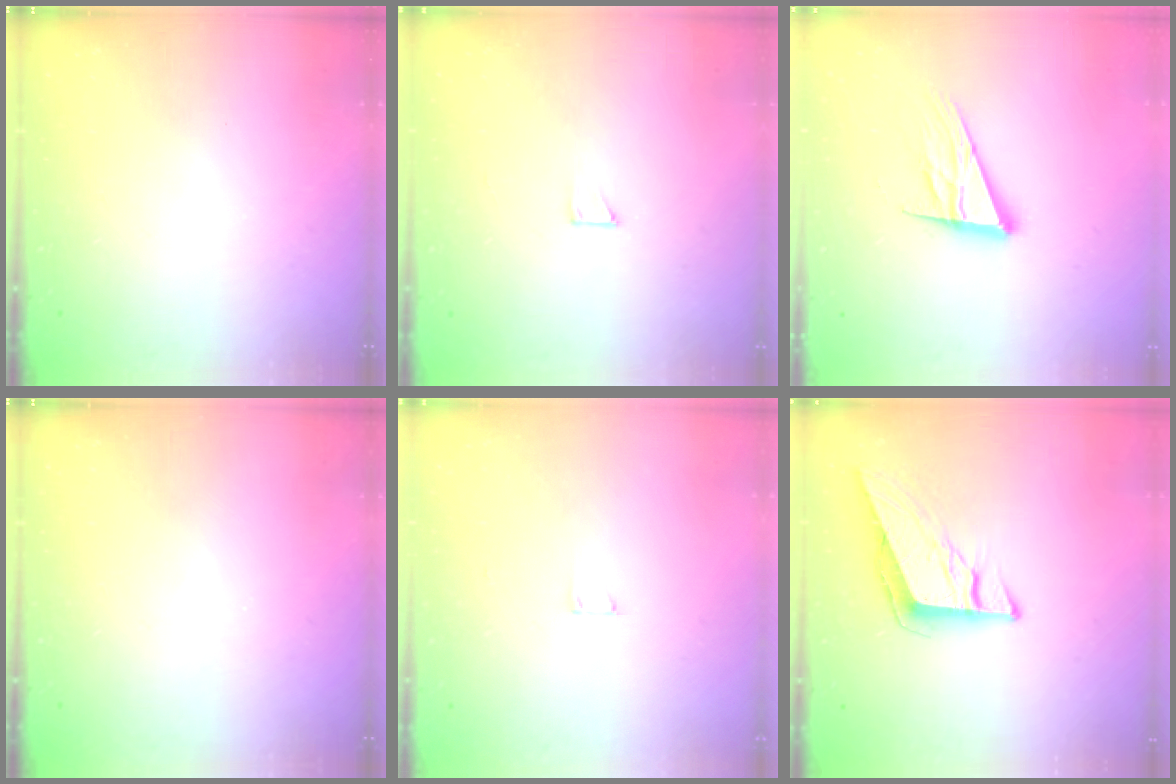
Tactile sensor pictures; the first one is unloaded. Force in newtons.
{"total": 1.9, "press": 1.9, "slide": 0.1}
{"total": 14.7, "press": 14.1, "slide": 4.0}
{"total": 0.0}
{"total": 2.5, "press": 2.5, "slide": 0.2}
{"total": 10.2, "press": 10.0, "slide": 1.6}